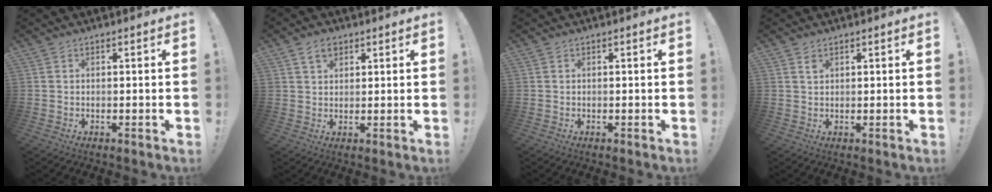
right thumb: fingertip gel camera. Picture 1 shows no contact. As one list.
[{"total": 4.7, "force": [2.8, 3.1, 2.2], "torque": [-0.035, -0.002, 0.051]}, {"total": 0.0}, {"total": 1.1, "force": [0.7, 0.6, 0.6], "torque": [-0.003, -0.003, 0.012]}]